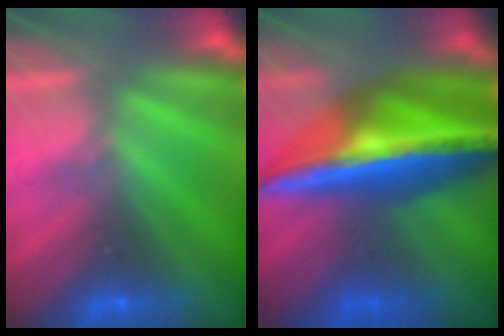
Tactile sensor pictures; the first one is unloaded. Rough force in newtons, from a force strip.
{"total": 5.9}